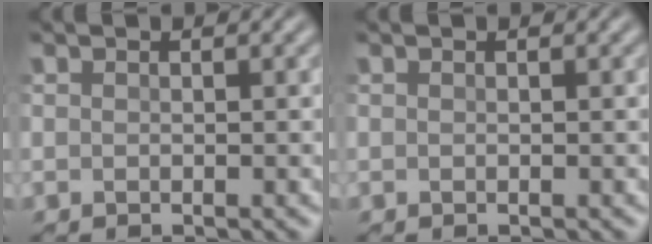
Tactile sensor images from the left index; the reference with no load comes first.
{"total": 0.0}